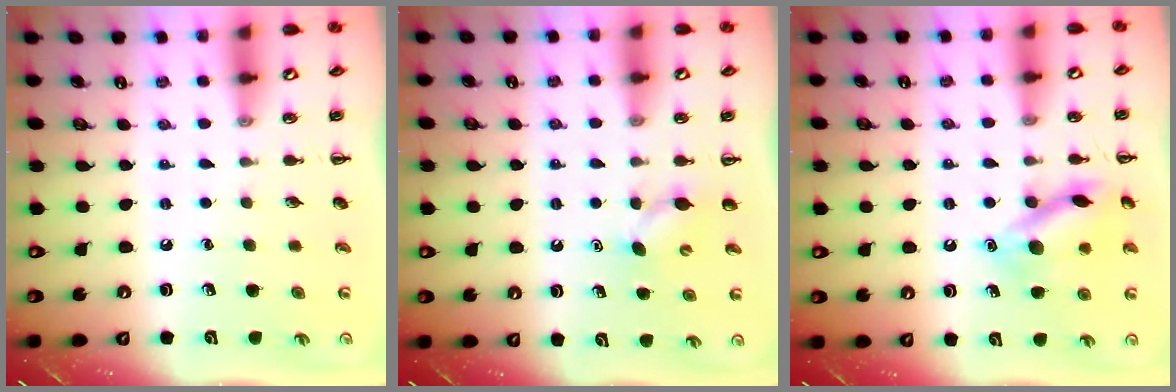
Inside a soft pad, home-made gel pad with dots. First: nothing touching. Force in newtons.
{"total": 4.1, "press": 3.9, "slide": 1.0}
{"total": 13.7, "press": 13.7, "slide": 1.3}